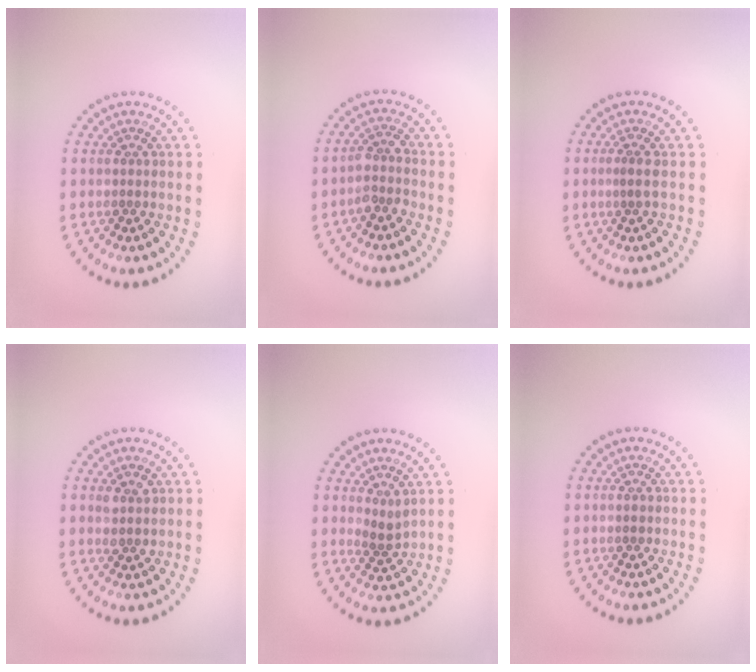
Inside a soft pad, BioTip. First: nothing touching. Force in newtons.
{"total": 2.0, "press": 1.6, "slide": 1.2}
{"total": 1.0, "press": 0.5, "slide": 0.8}
{"total": 1.4, "press": 1.3, "slide": 0.6}
{"total": 1.5, "press": 1.0, "slide": 1.1}
{"total": 0.7, "press": 0.7, "slide": 0.1}